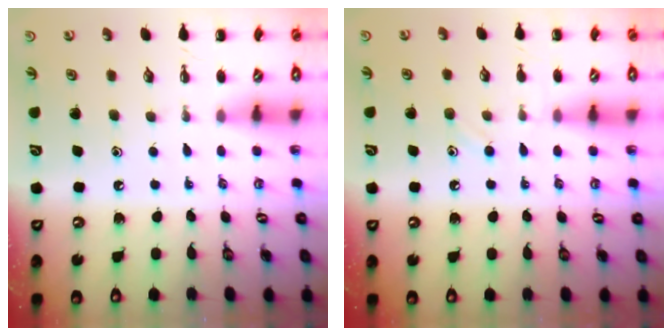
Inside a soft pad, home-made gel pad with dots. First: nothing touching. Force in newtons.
{"total": 7.3, "press": 6.9, "slide": 2.3}